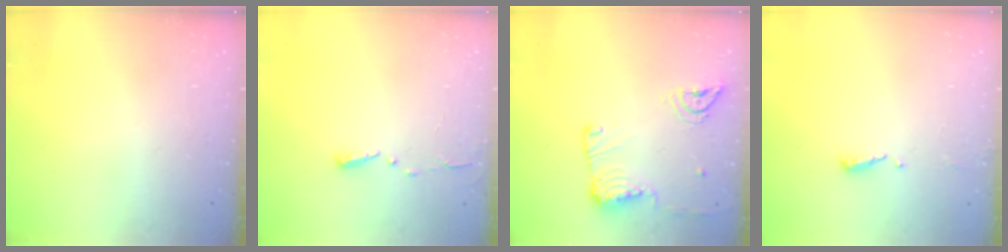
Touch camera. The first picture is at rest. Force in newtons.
{"total": 3.0, "press": 2.9, "slide": 0.3}
{"total": 12.8, "press": 12.7, "slide": 1.6}
{"total": 4.9, "press": 4.8, "slide": 0.4}